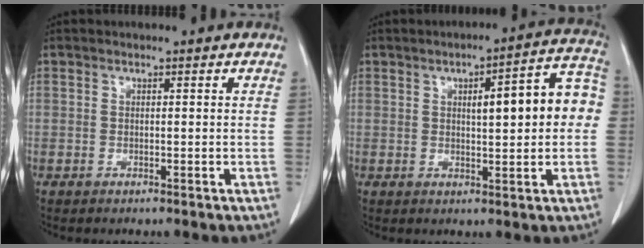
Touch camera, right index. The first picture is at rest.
{"total": 10.8, "force": [1.1, 2.4, 10.5], "torque": [-0.134, 0.036, 0.015]}